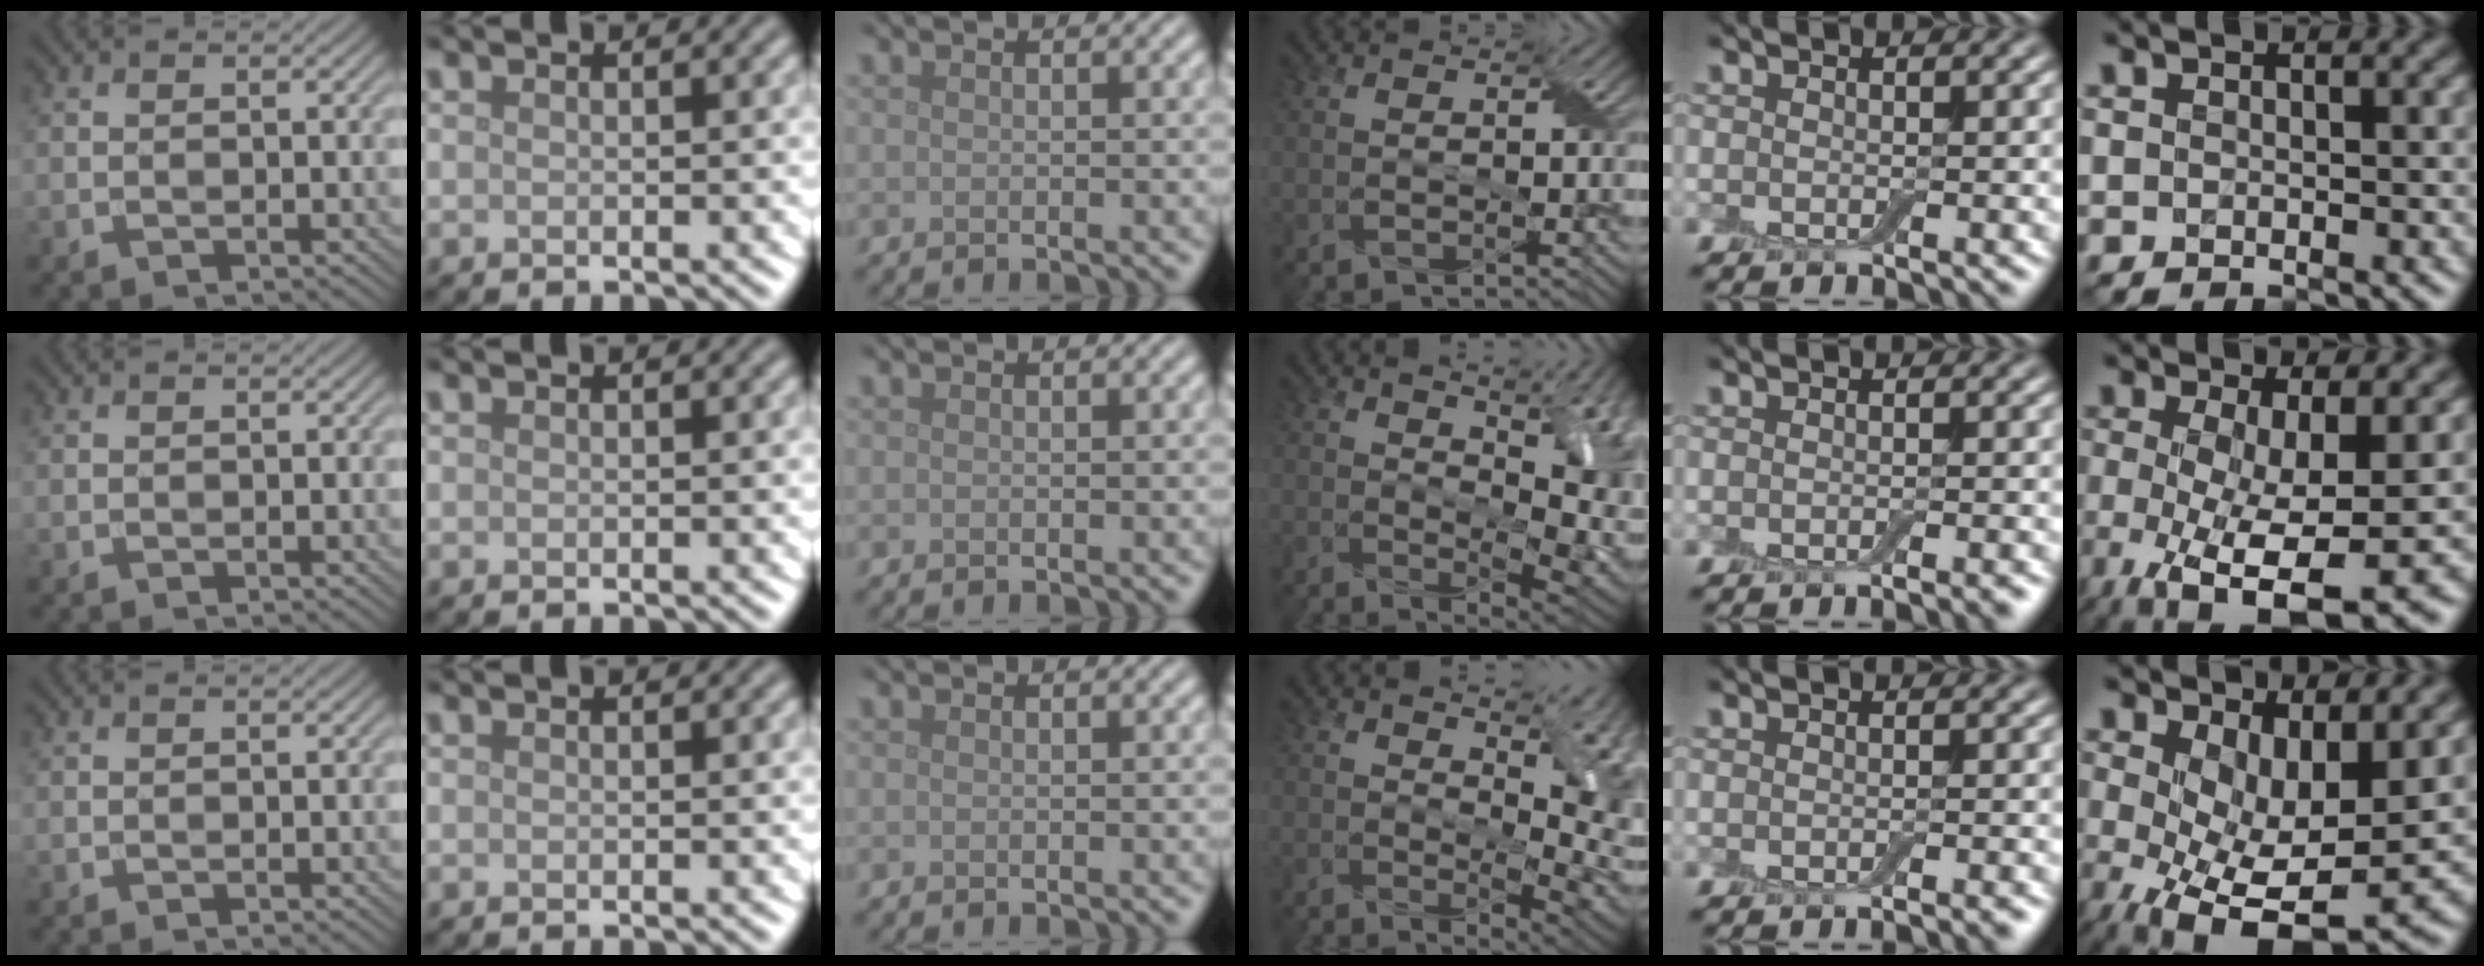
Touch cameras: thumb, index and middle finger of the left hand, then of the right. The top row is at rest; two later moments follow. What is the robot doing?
{"motion": "peel", "object": "aluminum foil"}